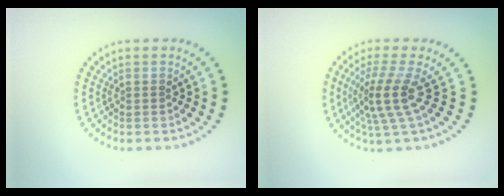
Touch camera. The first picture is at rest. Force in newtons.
{"total": 3.9, "press": 2.8, "slide": 2.8}